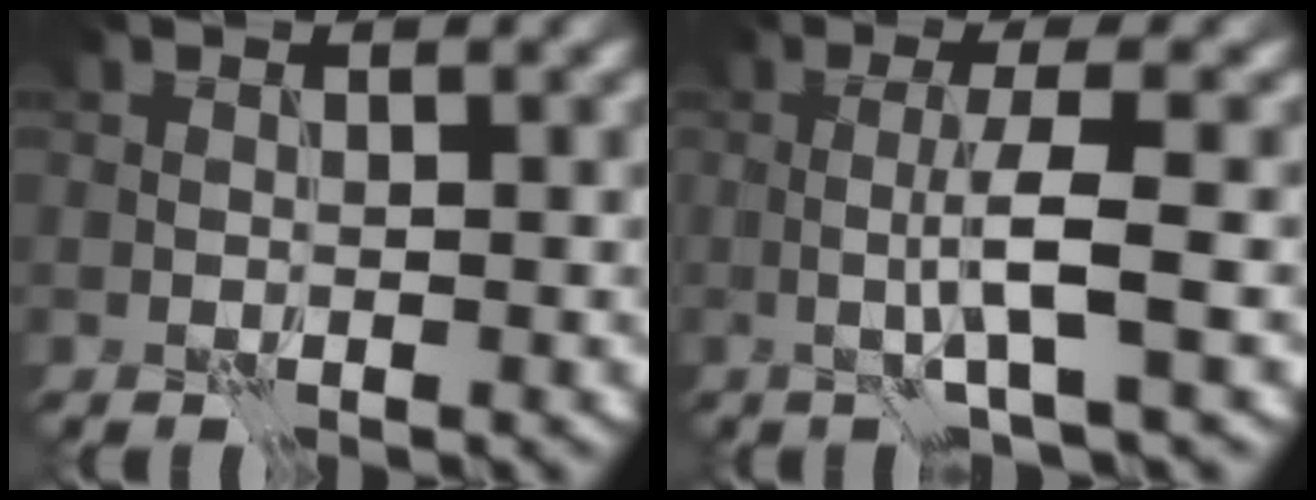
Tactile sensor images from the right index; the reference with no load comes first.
{"total": 4.0, "force": [-0.4, 0.5, 3.9], "torque": [-0.069, 0.000, -0.013]}